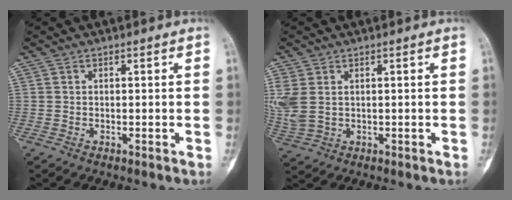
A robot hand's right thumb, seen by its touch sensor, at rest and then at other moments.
{"total": 7.1, "force": [1.3, 4.9, 5.0], "torque": [-0.139, 0.002, 0.039]}